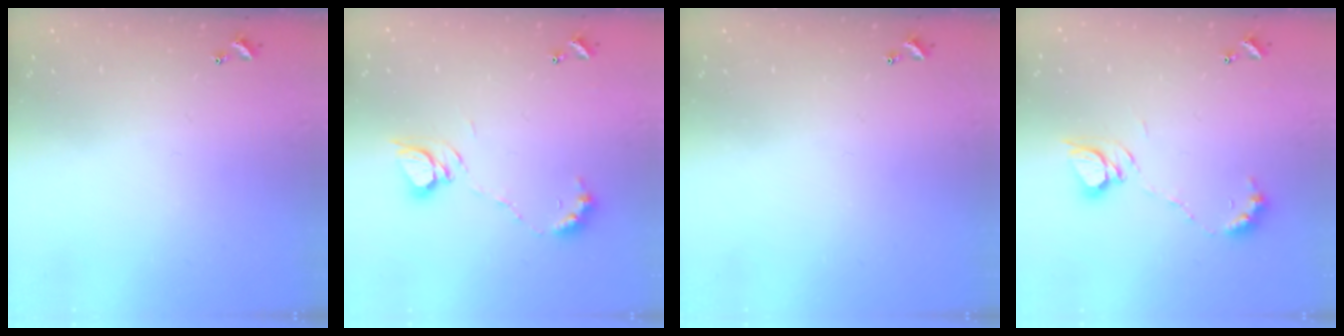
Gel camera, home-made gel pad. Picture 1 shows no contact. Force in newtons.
{"total": 8.2, "press": 8.2, "slide": 0.8}
{"total": 0.0}
{"total": 8.2, "press": 8.2, "slide": 0.8}